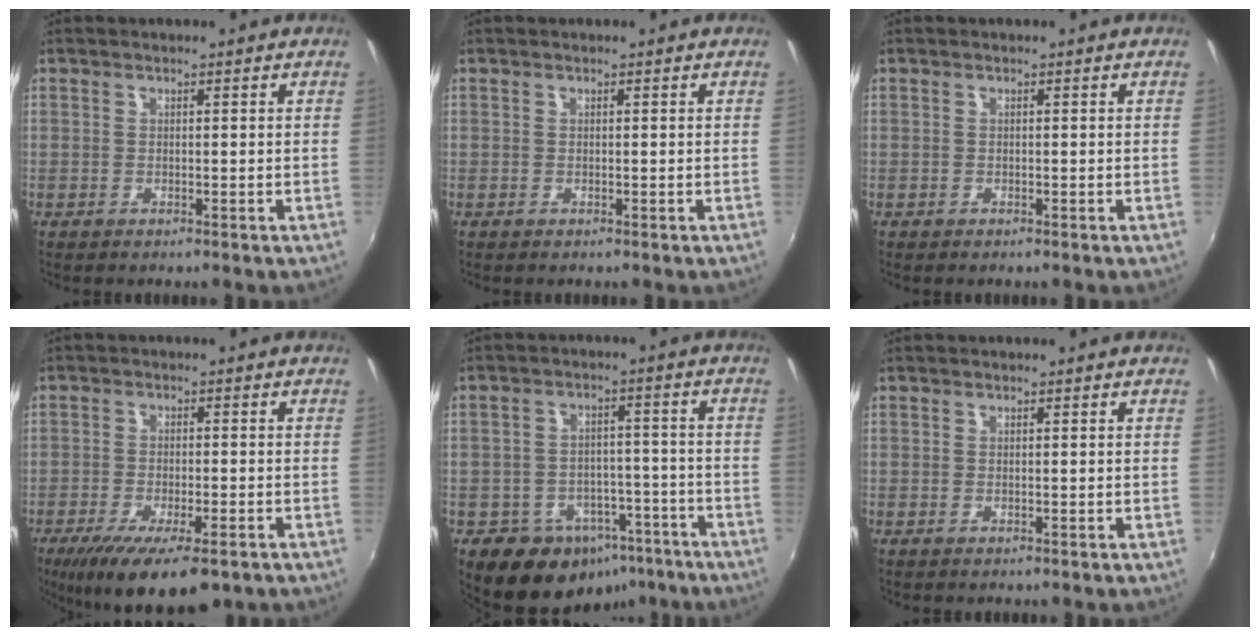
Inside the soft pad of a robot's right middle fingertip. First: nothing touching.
{"total": 0.0}
{"total": 0.0}
{"total": 12.9, "force": [-8.3, 4.1, 8.9], "torque": [-0.176, -0.039, -0.132]}
{"total": 14.0, "force": [-8.5, 9.9, 5.0], "torque": [-0.103, 0.028, -0.093]}
{"total": 0.0}